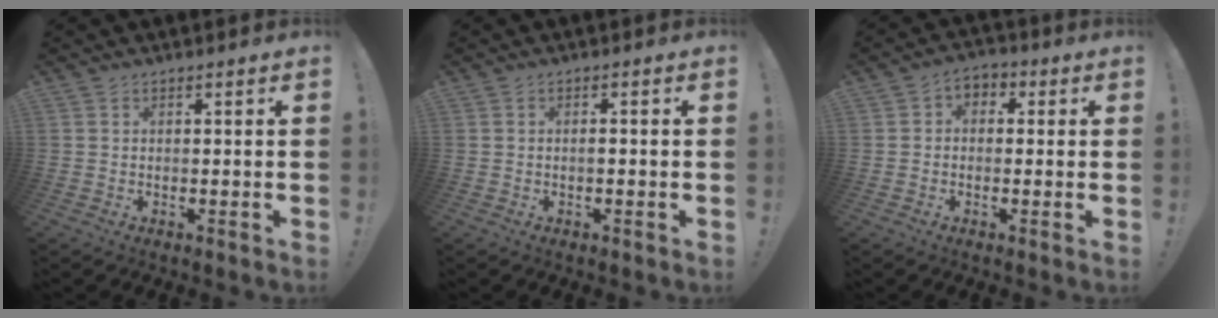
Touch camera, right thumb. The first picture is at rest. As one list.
[{"total": 1.1, "force": [-0.6, 0.0, 0.9], "torque": [-0.017, 0.002, -0.011]}, {"total": 3.9, "force": [-1.0, 3.2, 2.0], "torque": [-0.032, 0.014, -0.016]}]